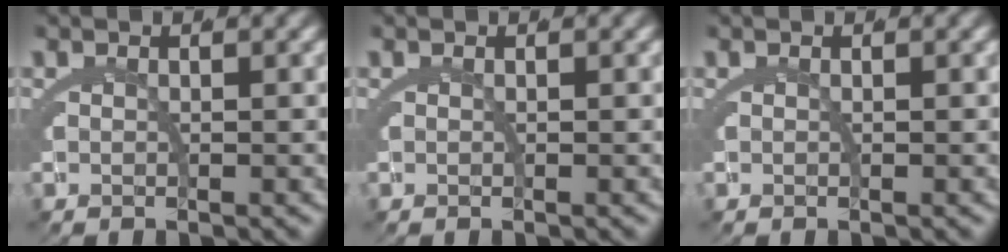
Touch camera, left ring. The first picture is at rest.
{"total": 0.0}
{"total": 0.0}